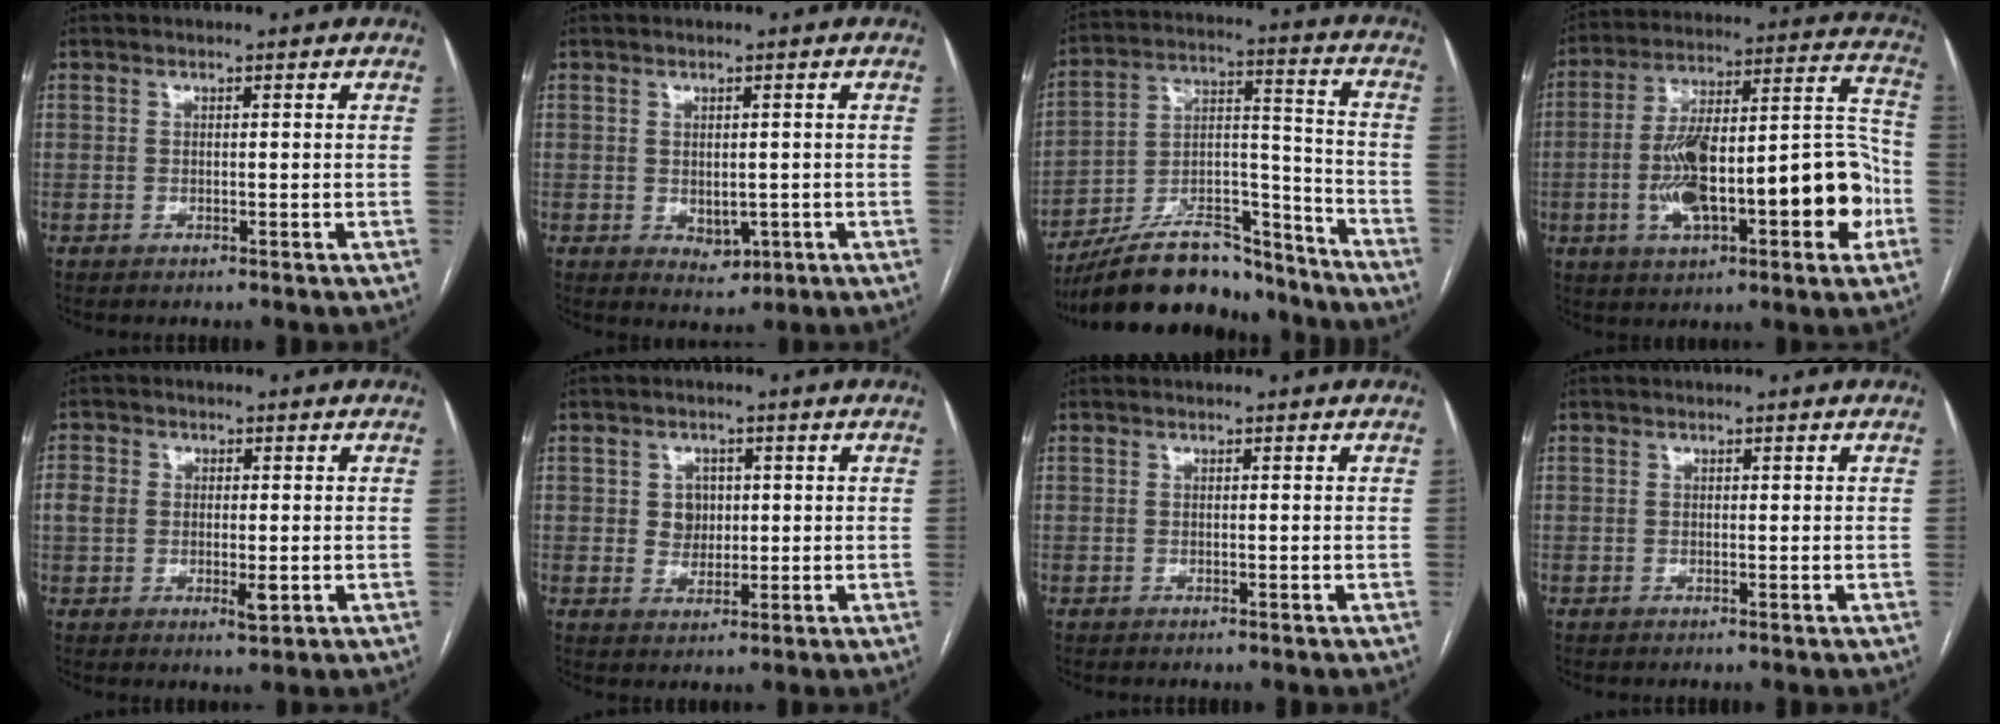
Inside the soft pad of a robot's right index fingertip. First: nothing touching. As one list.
[{"total": 3.1, "force": [-0.7, 2.0, 2.2], "torque": [-0.028, -0.005, 0.003]}, {"total": 19.3, "force": [-17.0, 5.6, 7.2], "torque": [-0.133, 0.032, -0.285]}, {"total": 23.3, "force": [-5.6, 6.3, 21.7], "torque": [-0.314, 0.039, -0.075]}, {"total": 5.3, "force": [-0.4, 3.2, 4.2], "torque": [-0.074, 0.000, -0.003]}, {"total": 3.3, "force": [0.5, 2.9, 1.4], "torque": [-0.018, 0.007, 0.013]}, {"total": 0.0}, {"total": 0.0}]